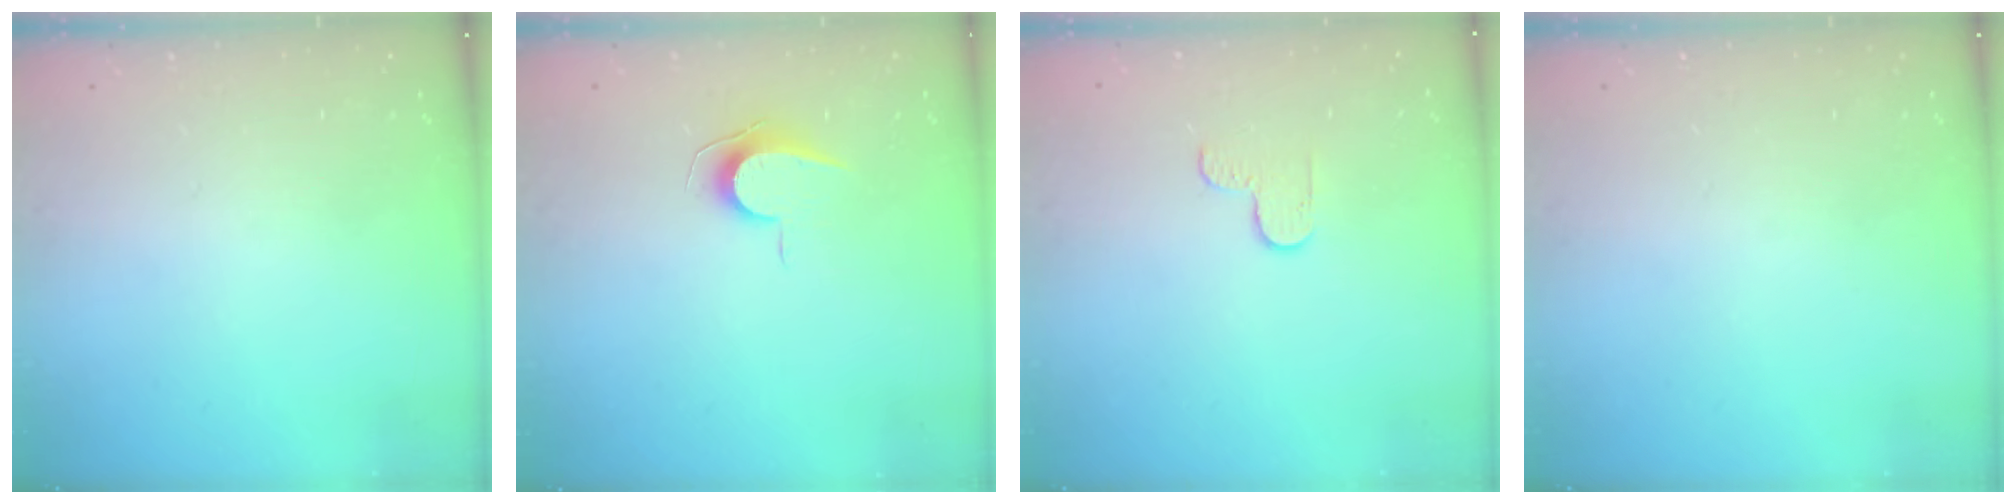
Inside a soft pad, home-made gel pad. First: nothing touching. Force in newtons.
{"total": 6.8, "press": 6.8, "slide": 0.7}
{"total": 3.3, "press": 3.3, "slide": 0.4}
{"total": 0.0}